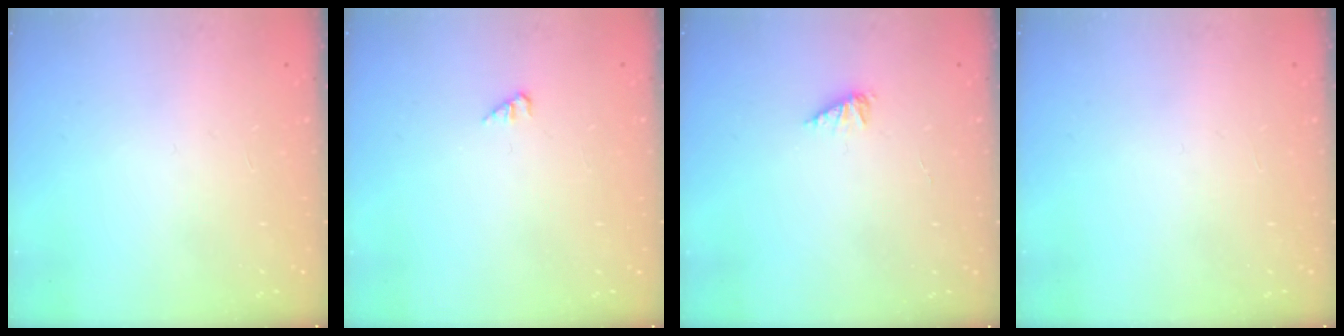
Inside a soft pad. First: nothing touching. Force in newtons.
{"total": 1.6, "press": 1.6, "slide": 0.2}
{"total": 2.1, "press": 2.1, "slide": 0.3}
{"total": 0.0}